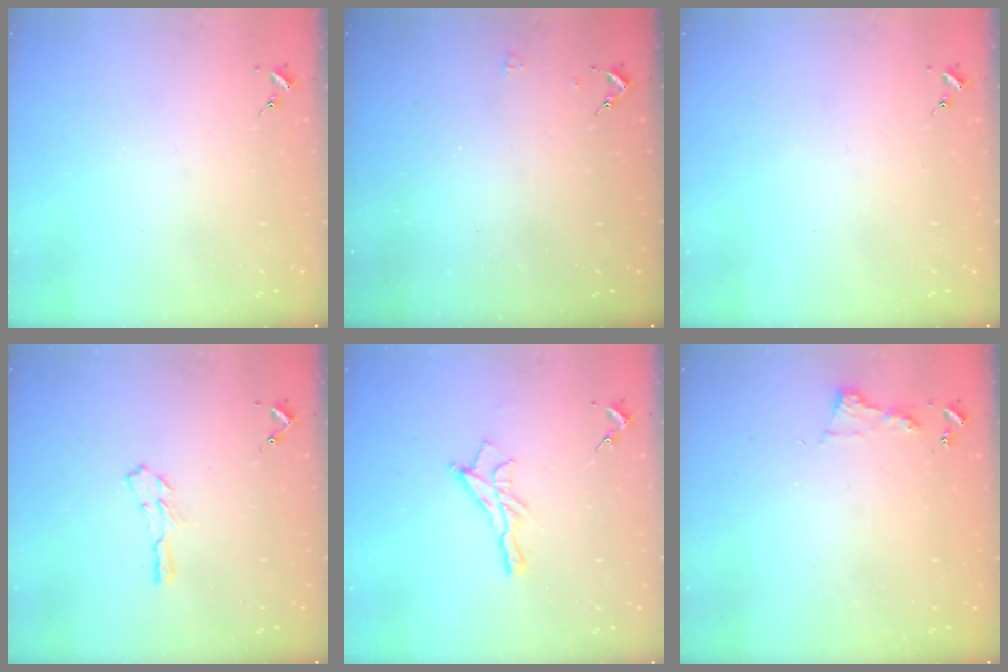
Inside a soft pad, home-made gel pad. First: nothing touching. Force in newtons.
{"total": 4.8, "press": 4.7, "slide": 0.6}
{"total": 0.0}
{"total": 4.7, "press": 4.7, "slide": 0.3}
{"total": 9.4, "press": 9.4, "slide": 0.6}
{"total": 5.2, "press": 5.2, "slide": 0.4}